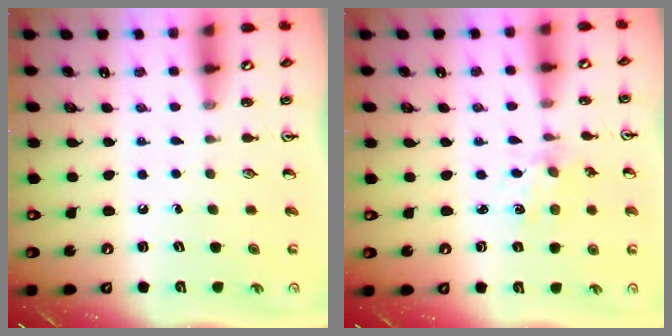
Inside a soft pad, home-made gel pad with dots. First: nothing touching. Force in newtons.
{"total": 1.7, "press": 1.7, "slide": 0.3}